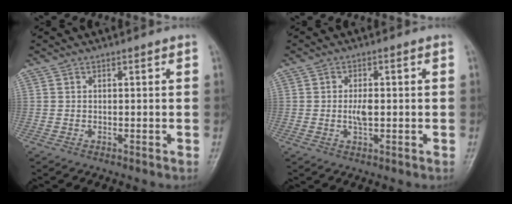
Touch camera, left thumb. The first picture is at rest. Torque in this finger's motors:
{"motor_torque": [1.29, 1.45, 0.38, 0.25, 0.09]}